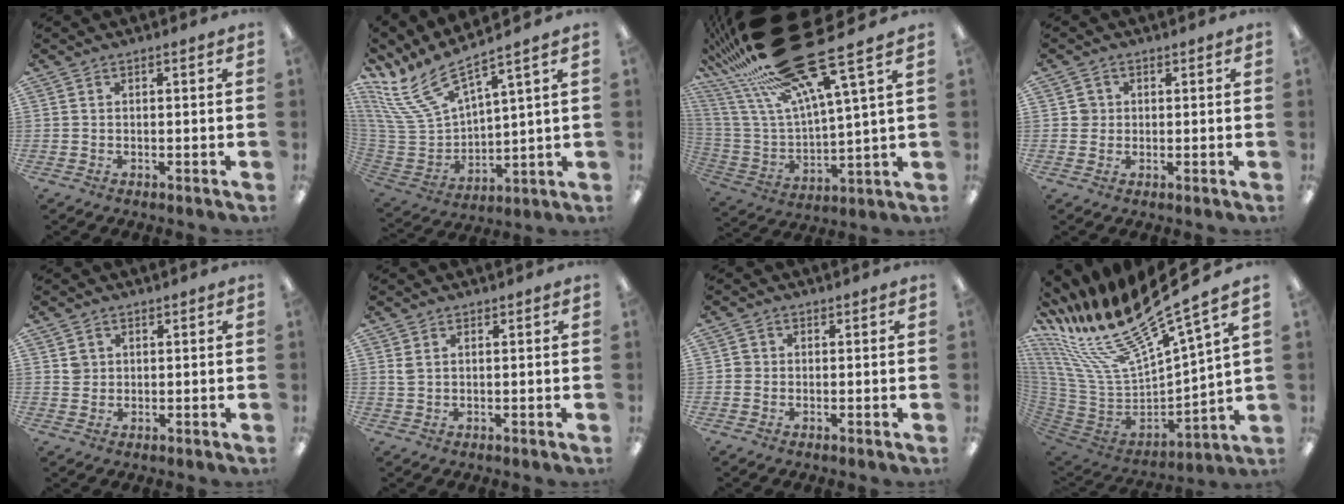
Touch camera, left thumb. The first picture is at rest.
{"total": 16.2, "force": [12.2, 5.0, 9.5], "torque": [-0.228, -0.087, 0.217]}
{"total": 26.9, "force": [18.8, 6.9, 18.0], "torque": [-0.340, -0.117, 0.313]}
{"total": 2.5, "force": [0.5, 2.4, 0.3], "torque": [-0.001, 0.002, 0.006]}
{"total": 2.5, "force": [1.1, 2.2, 0.3], "torque": [0.006, -0.004, 0.018]}
{"total": 1.7, "force": [0.9, 1.0, 1.0], "torque": [-0.023, 0.003, 0.017]}
{"total": 1.4, "force": [-0.1, 1.3, 0.2], "torque": [-0.002, 0.005, -0.004]}
{"total": 26.8, "force": [20.2, 7.1, 16.0], "torque": [-0.304, -0.157, 0.352]}